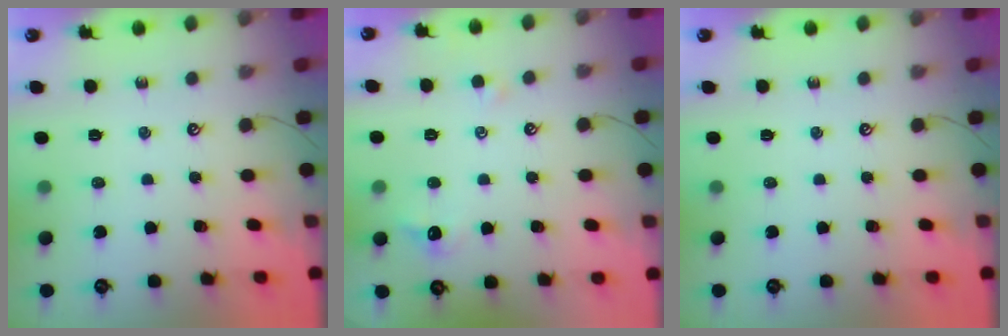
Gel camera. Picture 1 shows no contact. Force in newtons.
{"total": 2.5, "press": 2.4, "slide": 0.7}
{"total": 0.0}